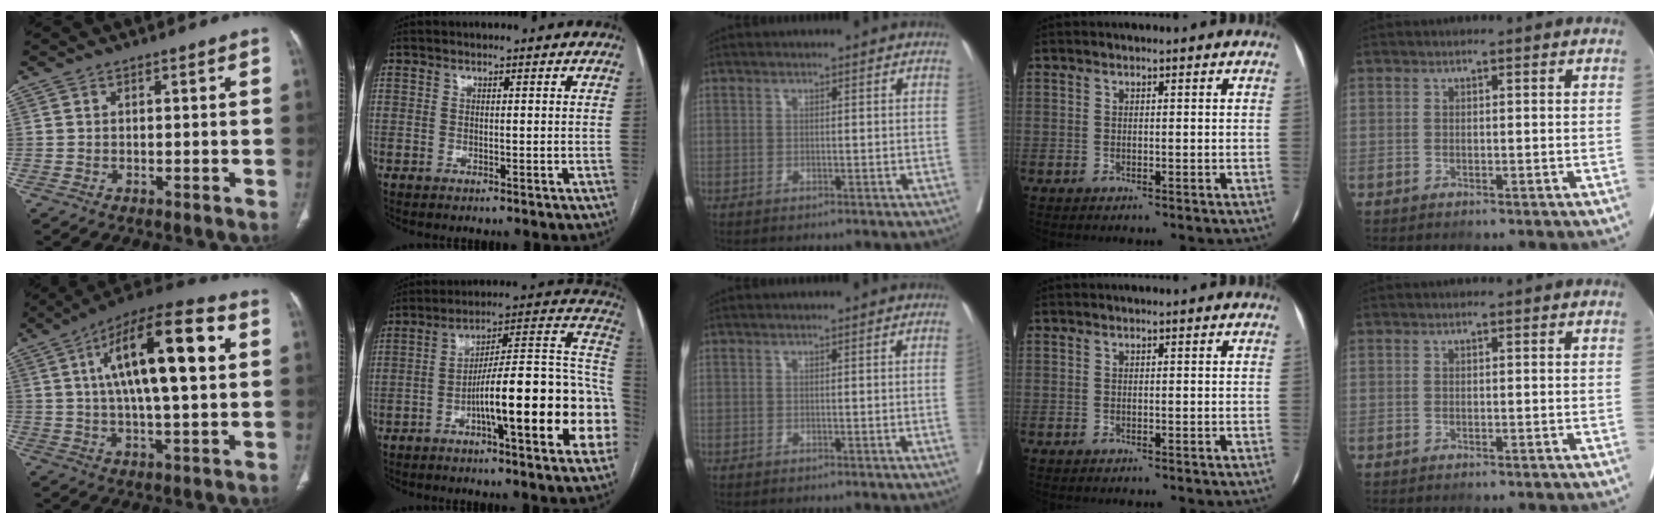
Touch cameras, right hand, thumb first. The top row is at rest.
{"thumb": {"total": 20.5, "force": [4.8, 6.5, 18.8], "torque": [-0.302, 0.015, 0.072]}, "index": {"total": 21.8, "force": [-6.4, 2.7, 20.7], "torque": [-0.223, 0.033, -0.089]}, "middle": {"total": 0.7, "force": [-0.2, 0.1, 0.6], "torque": [-0.011, 0.002, -0.003]}}